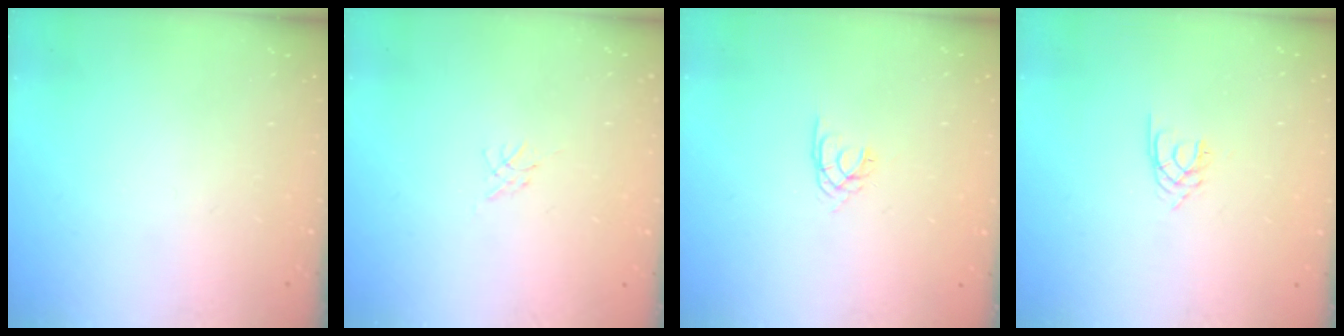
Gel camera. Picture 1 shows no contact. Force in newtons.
{"total": 0.0}
{"total": 1.7, "press": 1.7, "slide": 0.1}
{"total": 1.9, "press": 1.9, "slide": 0.2}